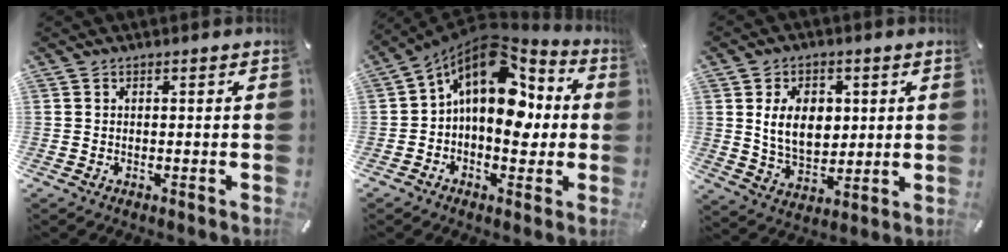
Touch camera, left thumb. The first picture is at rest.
{"total": 16.8, "force": [3.5, 11.2, 12.1], "torque": [-0.191, -0.031, 0.054]}
{"total": 10.6, "force": [2.0, 7.6, 7.1], "torque": [-0.135, 0.000, 0.032]}